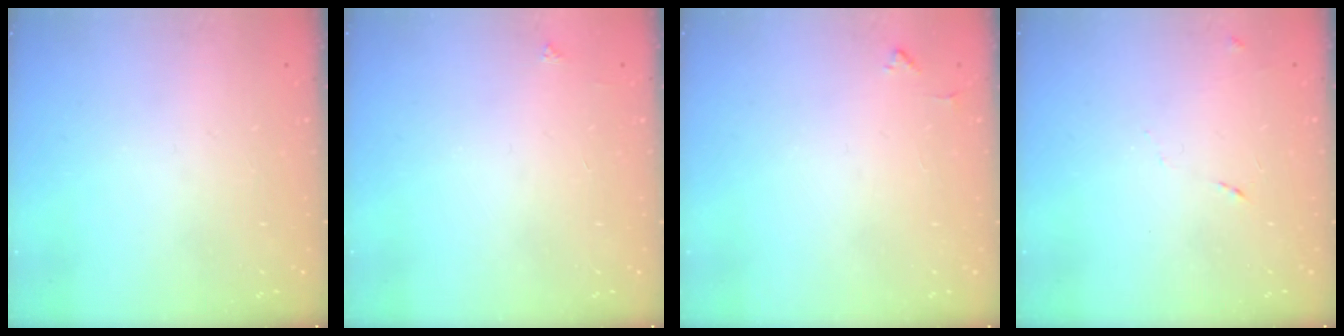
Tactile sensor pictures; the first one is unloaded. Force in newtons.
{"total": 2.1, "press": 2.1, "slide": 0.3}
{"total": 4.1, "press": 4.0, "slide": 0.6}
{"total": 4.7, "press": 4.7, "slide": 0.6}